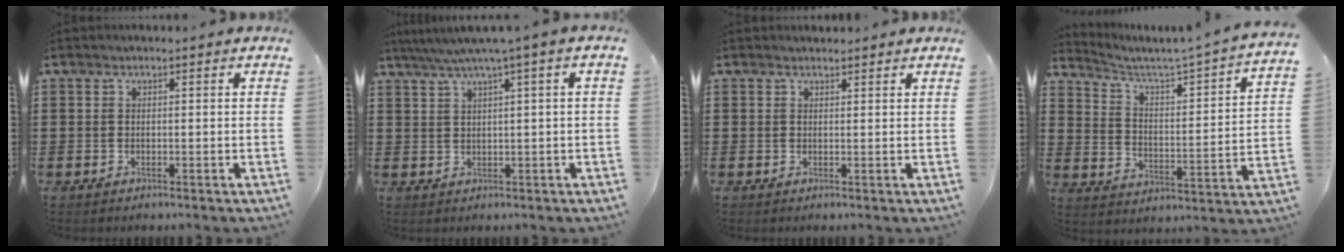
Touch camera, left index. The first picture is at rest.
{"total": 3.4, "force": [1.3, -0.5, 3.1], "torque": [-0.062, -0.005, 0.019]}
{"total": 0.9, "force": [0.9, 0.2, 0.0], "torque": [-0.002, 0.000, 0.018]}
{"total": 2.6, "force": [2.0, -0.1, 1.6], "torque": [-0.049, -0.030, 0.018]}